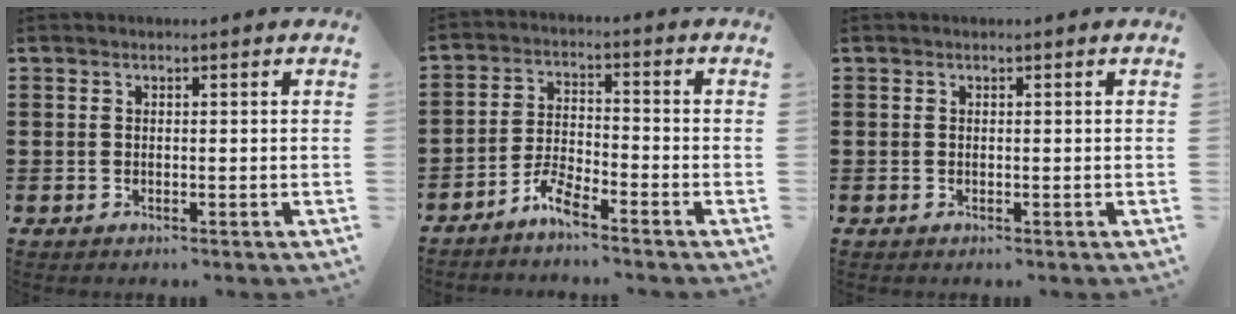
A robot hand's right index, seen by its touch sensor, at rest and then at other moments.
{"total": 4.1, "force": [-3.5, 0.6, 1.9], "torque": [-0.051, 0.003, -0.073]}
{"total": 0.0}